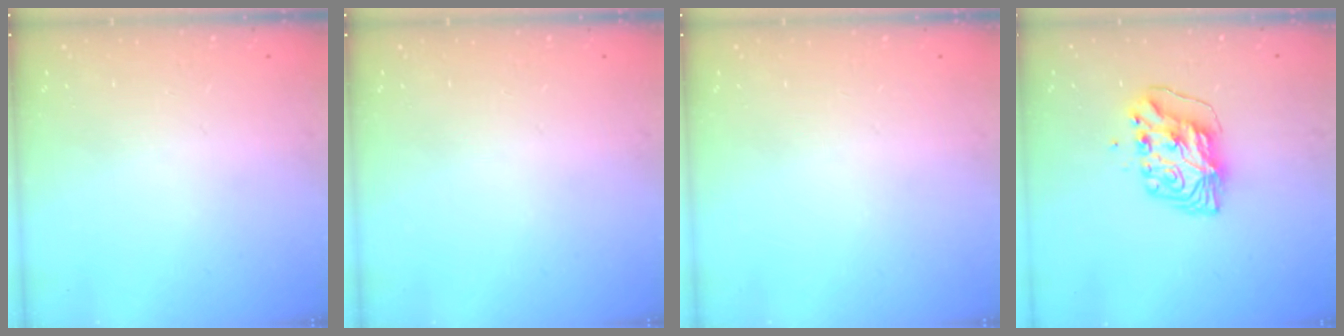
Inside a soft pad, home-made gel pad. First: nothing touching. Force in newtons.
{"total": 0.0}
{"total": 0.0}
{"total": 8.6, "press": 8.5, "slide": 1.1}